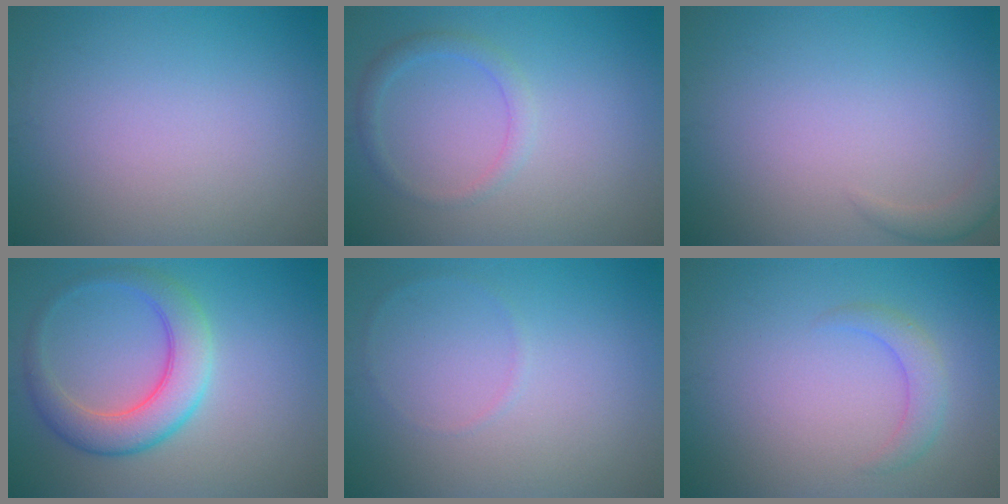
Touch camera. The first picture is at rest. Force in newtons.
{"total": 1.8, "press": 1.8, "slide": 0.1}
{"total": 1.4, "press": 1.4, "slide": 0.2}
{"total": 5.5, "press": 5.5, "slide": 0.2}
{"total": 0.6, "press": 0.6, "slide": 0.1}
{"total": 2.0, "press": 2.0, "slide": 0.1}